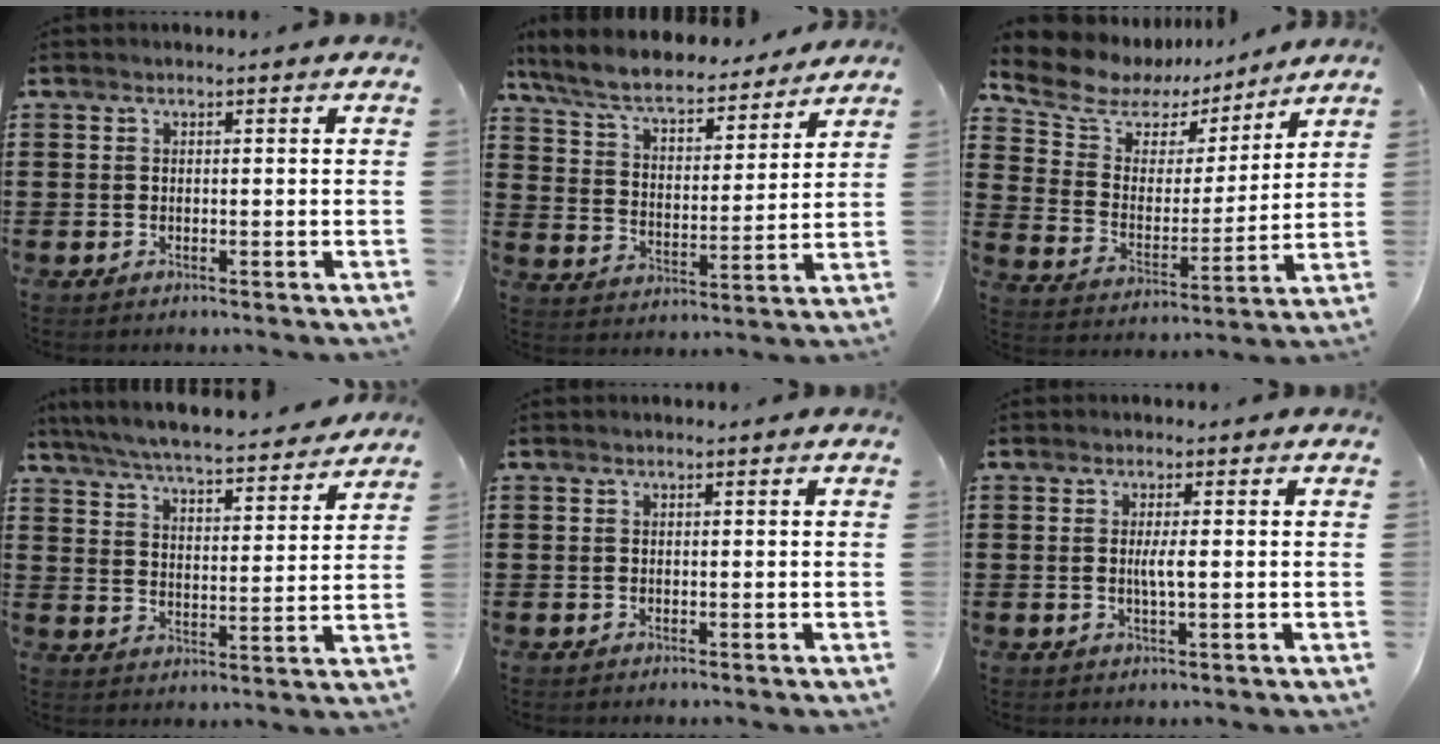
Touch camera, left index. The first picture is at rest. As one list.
[{"total": 7.7, "force": [6.9, 1.2, 3.2], "torque": [-0.091, -0.039, 0.118]}, {"total": 8.1, "force": [6.4, 4.5, 2.3], "torque": [-0.088, -0.032, 0.113]}, {"total": 5.9, "force": [5.8, -0.2, 1.4], "torque": [-0.055, -0.042, 0.097]}, {"total": 0.0}, {"total": 2.5, "force": [0.0, 0.2, 2.5], "torque": [-0.047, -0.005, -0.002]}]